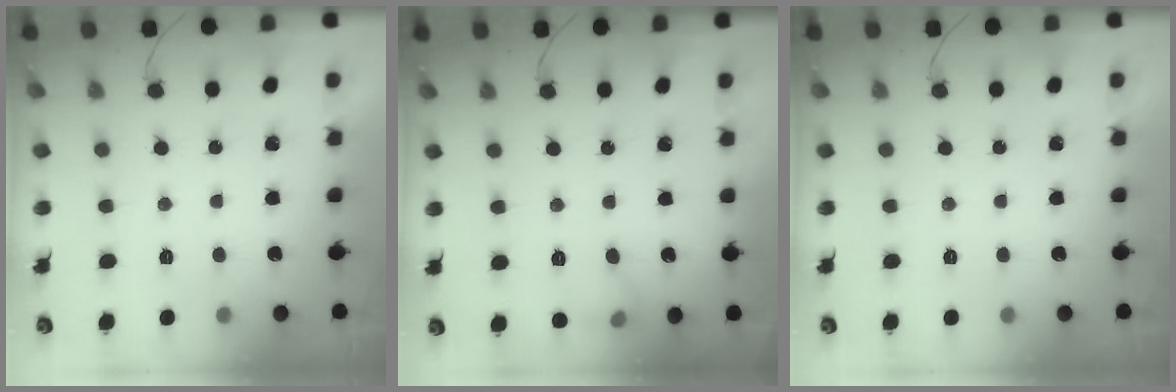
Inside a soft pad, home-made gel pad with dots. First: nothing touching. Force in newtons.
{"total": 5.9, "press": 5.7, "slide": 1.4}
{"total": 0.0}